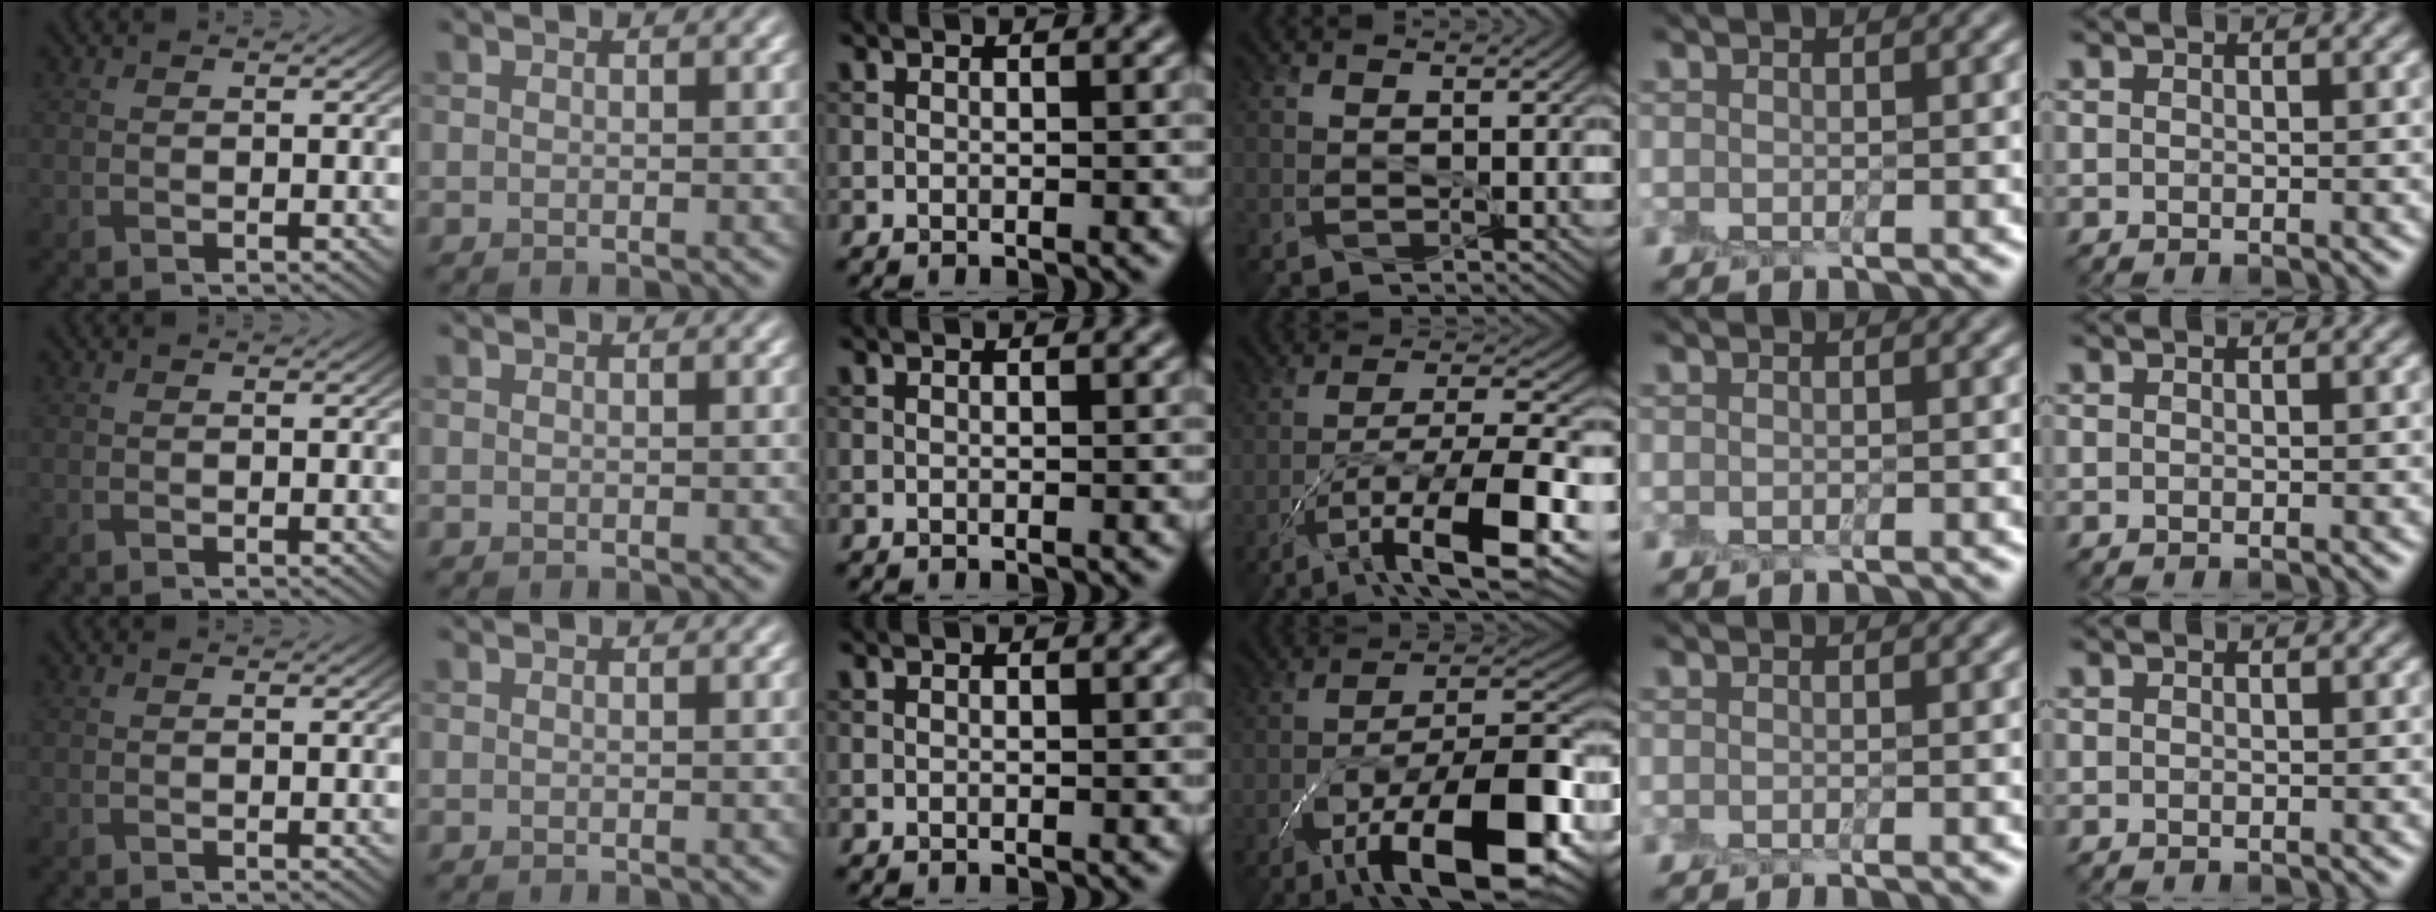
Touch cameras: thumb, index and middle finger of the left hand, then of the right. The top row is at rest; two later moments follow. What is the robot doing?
{"motion": "peel", "object": "postage stamp"}